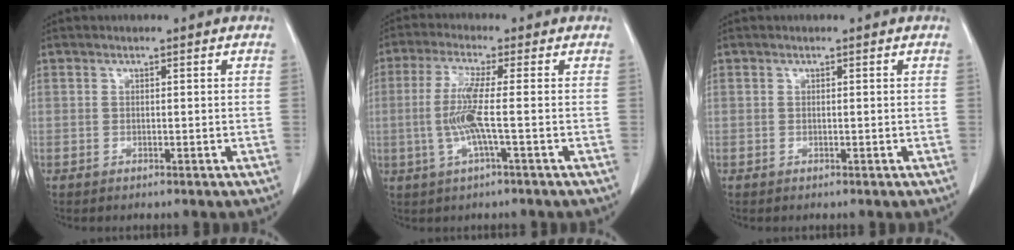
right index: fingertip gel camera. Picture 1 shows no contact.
{"total": 6.6, "force": [-0.8, -0.1, 6.5], "torque": [-0.144, 0.000, -0.019]}
{"total": 0.0}